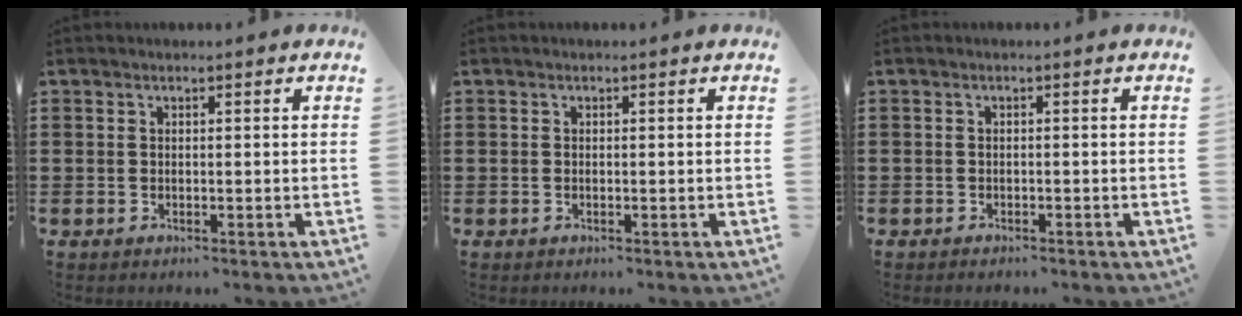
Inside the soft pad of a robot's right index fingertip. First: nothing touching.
{"total": 0.0}
{"total": 0.7, "force": [-0.7, 0.1, -0.1], "torque": [0.000, 0.002, -0.016]}